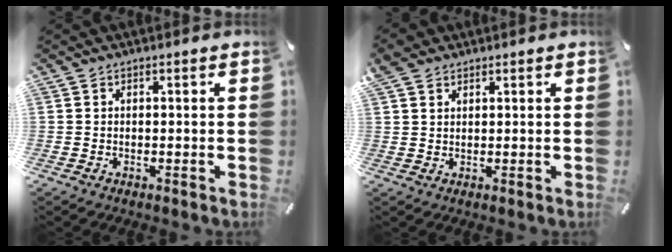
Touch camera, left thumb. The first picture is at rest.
{"total": 3.0, "force": [2.0, 2.1, 0.8], "torque": [-0.019, 0.003, 0.039]}